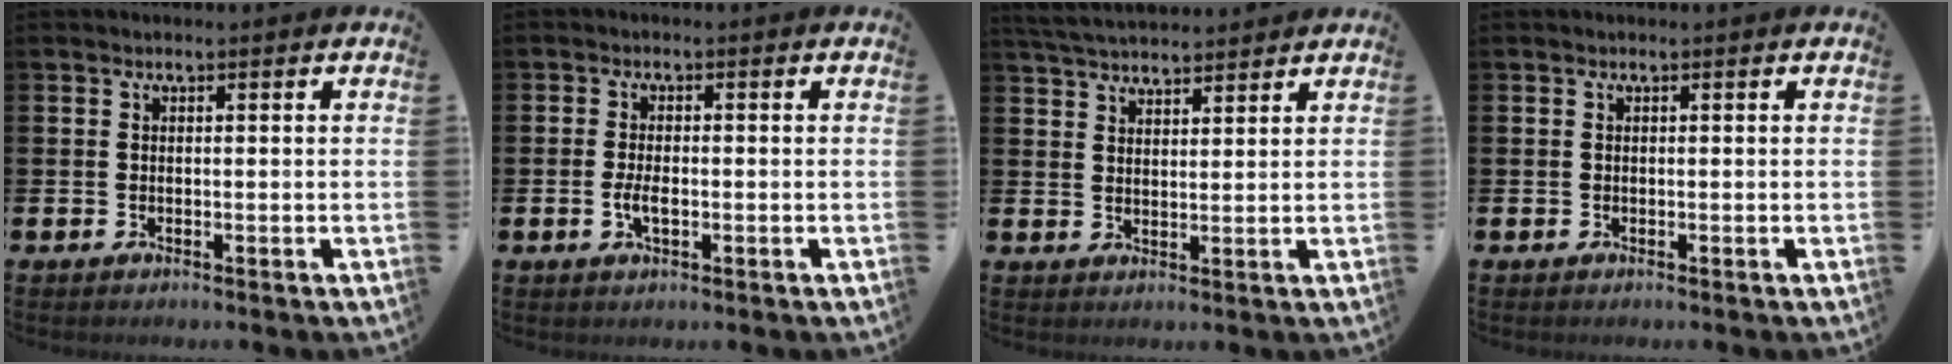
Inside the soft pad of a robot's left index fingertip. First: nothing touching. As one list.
[{"total": 2.5, "force": [-0.6, 1.1, 2.2], "torque": [-0.034, -0.002, -0.012]}, {"total": 4.4, "force": [4.2, 0.7, 0.6], "torque": [-0.030, -0.016, 0.080]}, {"total": 0.0}]